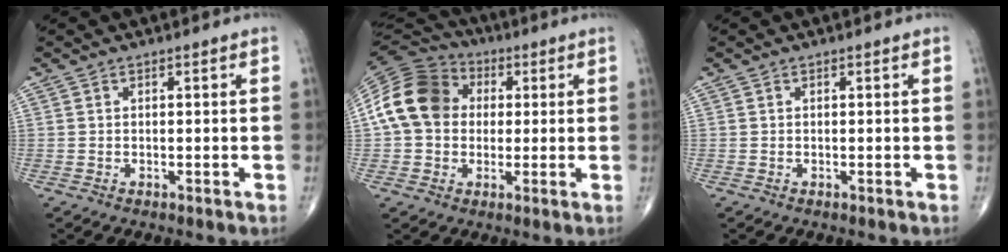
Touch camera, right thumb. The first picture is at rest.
{"total": 15.7, "force": [2.1, 12.6, 9.2], "torque": [-0.163, 0.029, 0.030]}
{"total": 0.0}